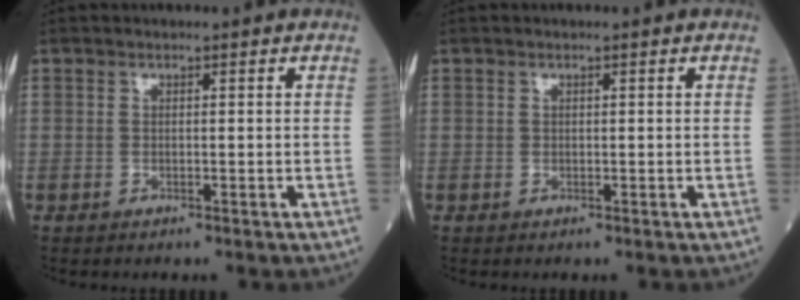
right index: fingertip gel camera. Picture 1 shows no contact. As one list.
[{"total": 0.0}]